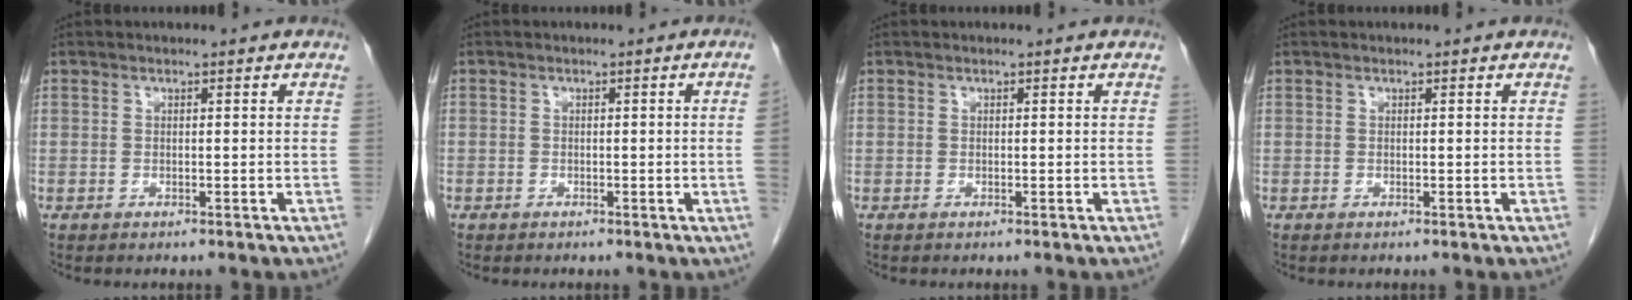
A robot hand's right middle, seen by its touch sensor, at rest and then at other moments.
{"total": 1.4, "force": [-0.3, -0.4, 1.3], "torque": [-0.018, -0.001, -0.006]}
{"total": 0.0}
{"total": 0.0}